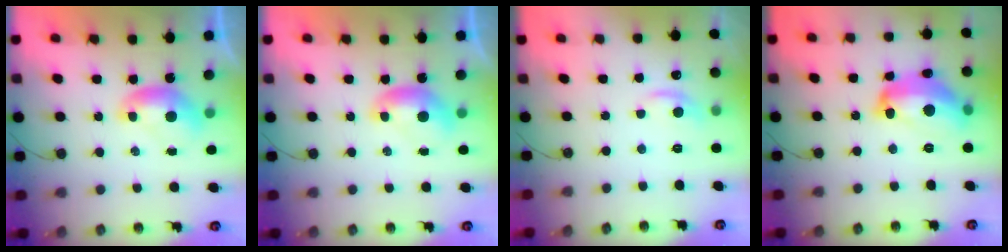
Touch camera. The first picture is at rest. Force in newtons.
{"total": 0.0}
{"total": 1.3, "press": 1.1, "slide": 0.7}
{"total": 13.3, "press": 13.3, "slide": 0.7}